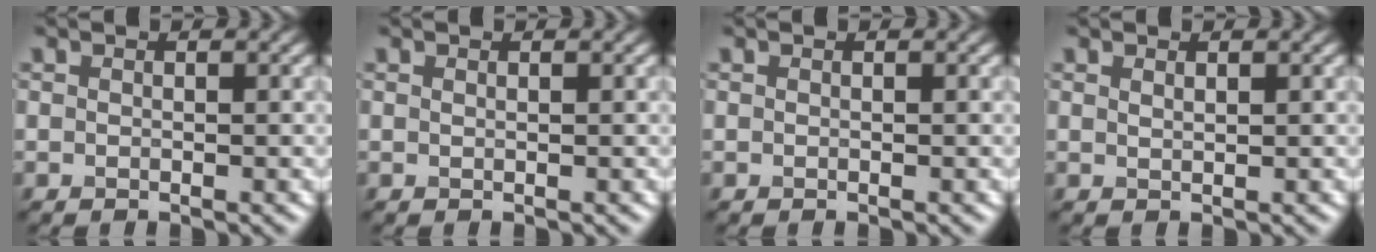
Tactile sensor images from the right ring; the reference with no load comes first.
{"total": 0.0}
{"total": 0.0}
{"total": 0.6, "force": [0.5, 0.1, 0.3], "torque": [-0.004, -0.001, 0.010]}